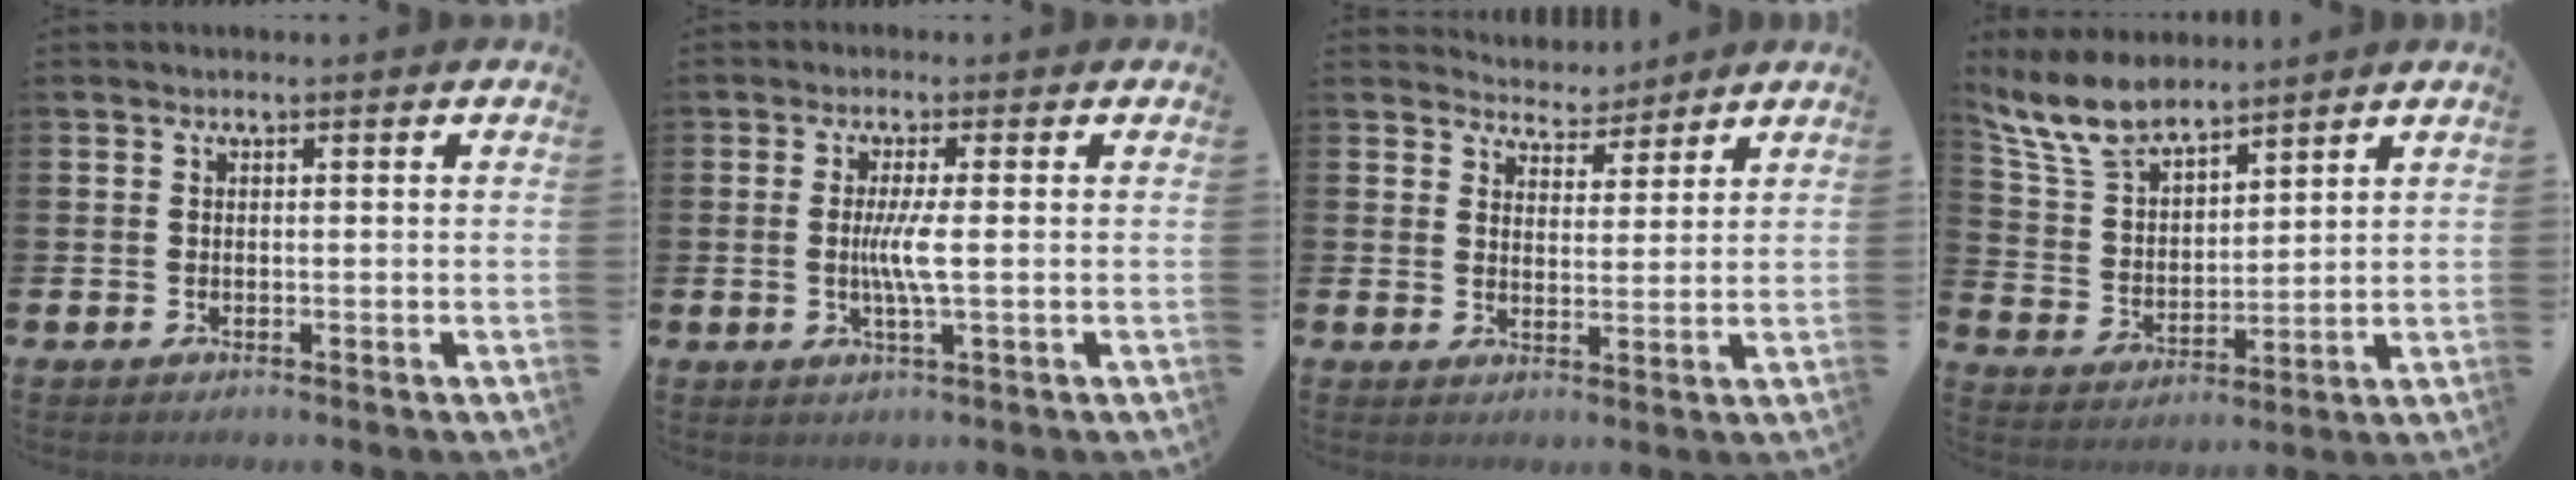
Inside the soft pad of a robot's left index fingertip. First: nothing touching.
{"total": 3.4, "force": [0.0, 0.0, 3.4], "torque": [-0.067, -0.005, -0.003]}
{"total": 4.2, "force": [3.9, 1.1, -0.7], "torque": [0.008, -0.030, 0.068]}
{"total": 8.0, "force": [7.3, 2.3, 2.5], "torque": [-0.083, -0.024, 0.138]}